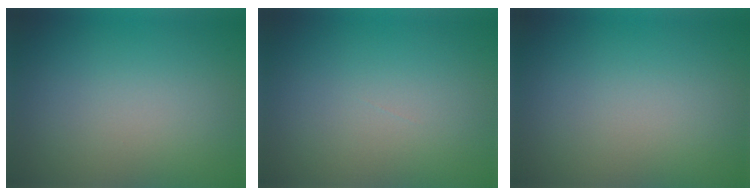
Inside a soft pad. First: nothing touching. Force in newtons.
{"total": 0.0}
{"total": 0.0}